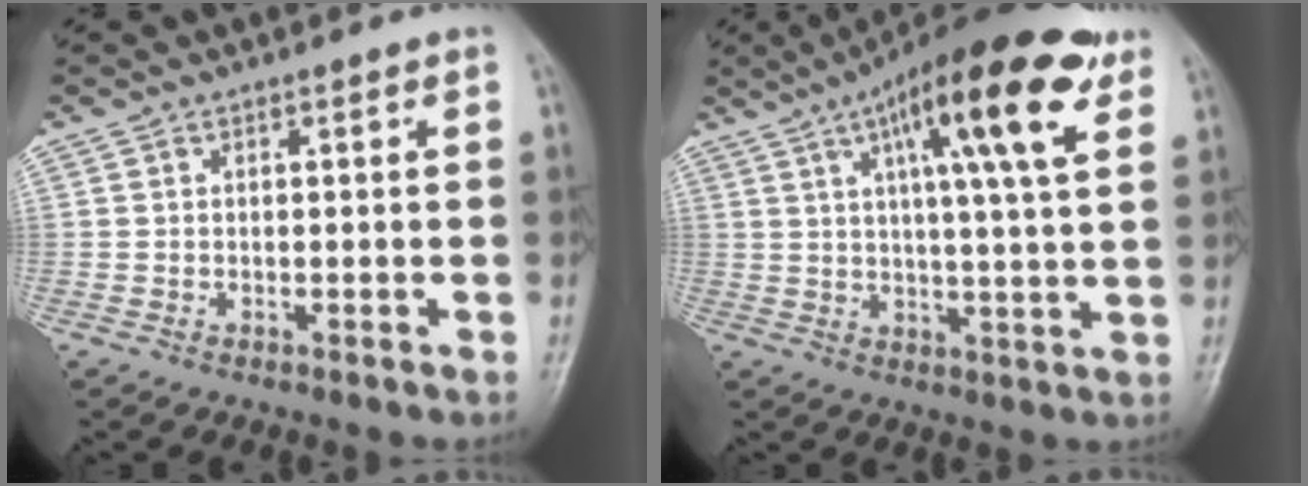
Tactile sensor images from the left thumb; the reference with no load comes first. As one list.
[{"total": 18.2, "force": [8.6, 3.6, 15.6], "torque": [-0.224, -0.011, 0.125]}]